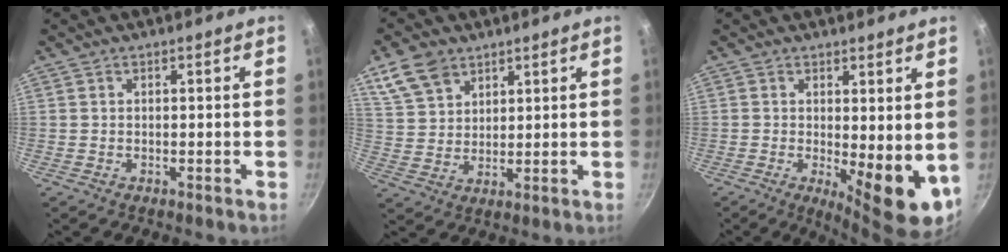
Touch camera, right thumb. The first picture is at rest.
{"total": 8.5, "force": [5.3, 5.6, 3.6], "torque": [-0.055, -0.008, 0.112]}
{"total": 9.7, "force": [-0.1, 3.4, 9.1], "torque": [-0.110, -0.016, 0.008]}